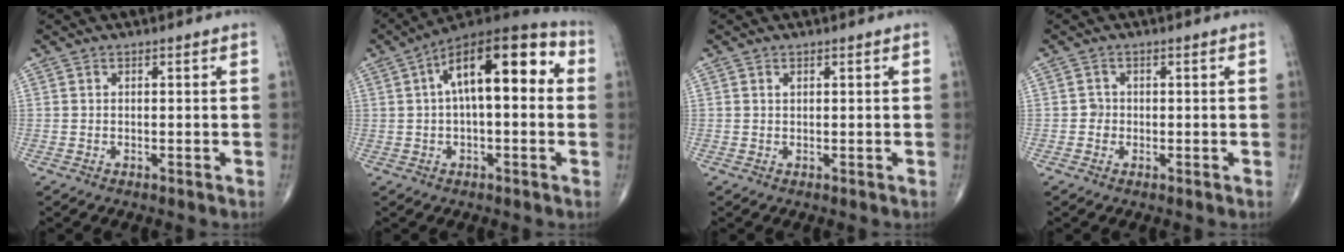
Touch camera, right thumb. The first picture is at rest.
{"total": 17.7, "force": [3.3, 7.6, 15.6], "torque": [-0.219, 0.044, 0.040]}
{"total": 0.5, "force": [0.3, 0.3, 0.3], "torque": [-0.006, 0.001, 0.006]}
{"total": 1.4, "force": [-0.3, 1.3, 0.2], "torque": [0.008, 0.006, -0.010]}